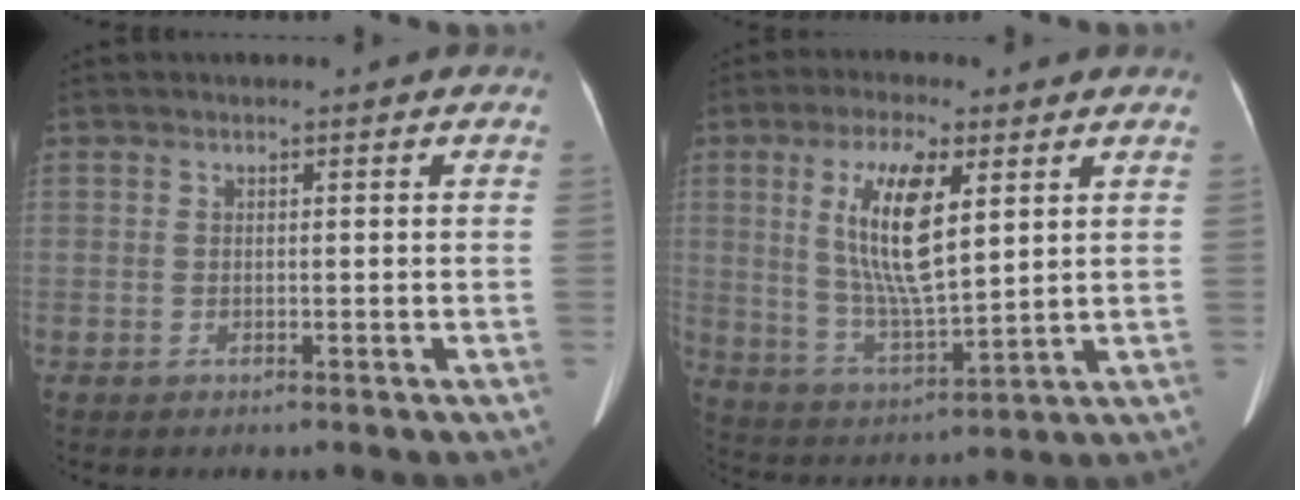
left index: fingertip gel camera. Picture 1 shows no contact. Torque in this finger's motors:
{"motor_torque": [1.99, -0.15, 1.05, 0.21]}